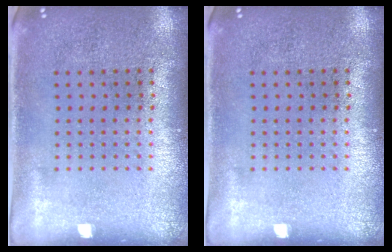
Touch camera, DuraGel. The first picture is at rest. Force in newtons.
{"total": 0.0}